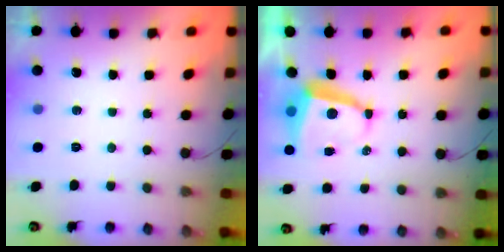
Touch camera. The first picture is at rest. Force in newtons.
{"total": 6.3, "press": 6.3, "slide": 0.6}